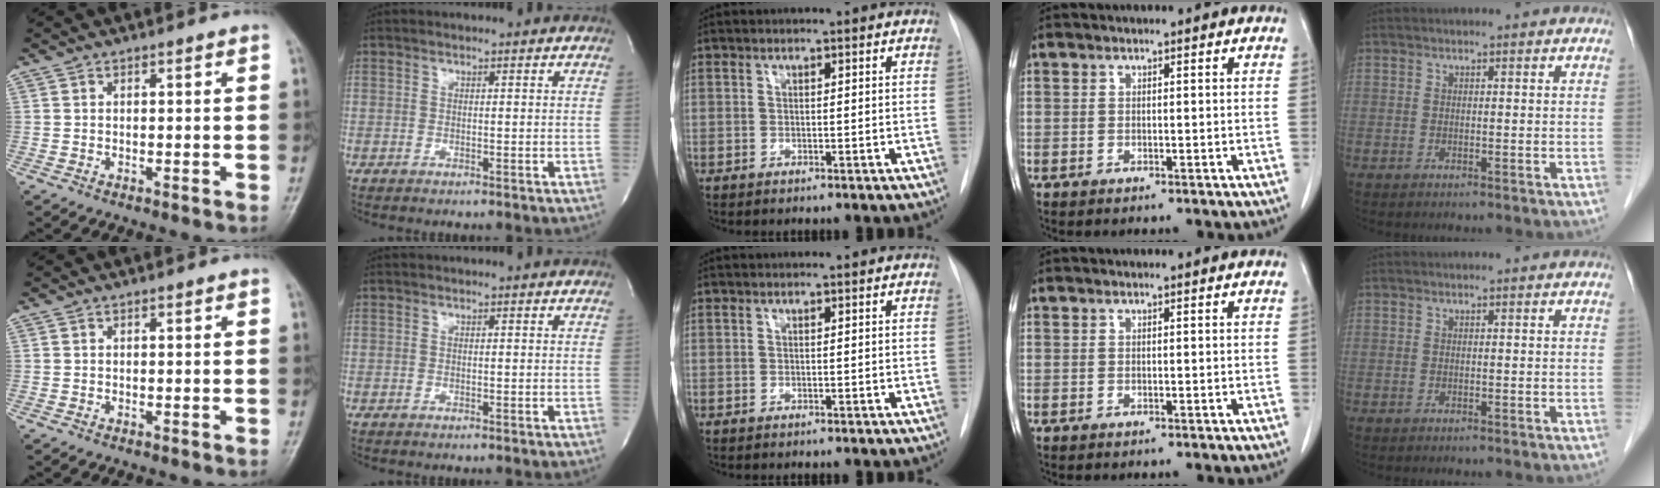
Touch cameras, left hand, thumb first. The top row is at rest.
{}